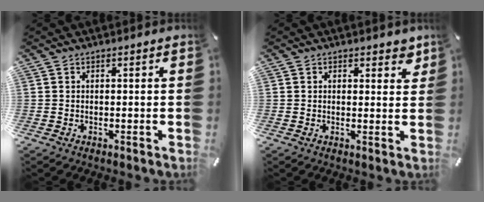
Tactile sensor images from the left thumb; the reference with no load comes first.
{"total": 2.6, "force": [1.5, 1.7, 1.3], "torque": [-0.006, -0.003, 0.021]}